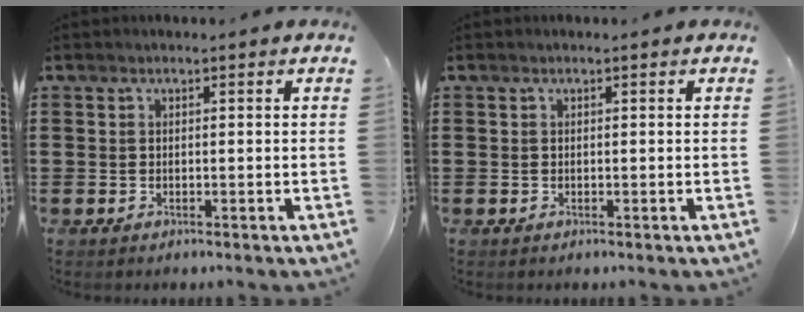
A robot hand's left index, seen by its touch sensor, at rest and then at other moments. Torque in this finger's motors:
{"motor_torque": [-0.05, -0.01, -0.02, 0.00]}